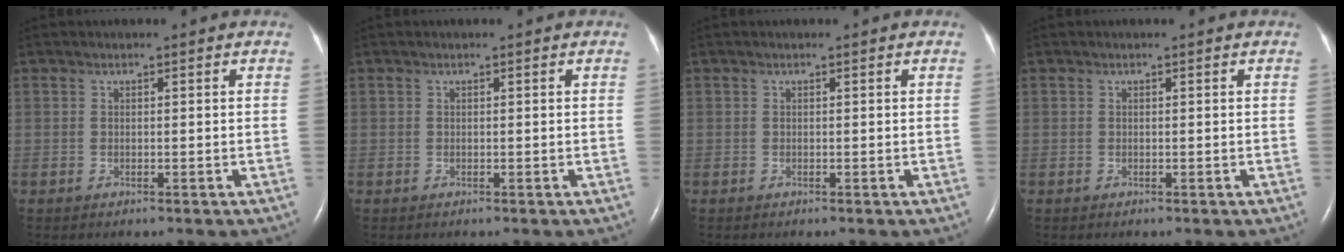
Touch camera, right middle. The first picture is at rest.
{"total": 0.0}
{"total": 0.0}
{"total": 0.0}